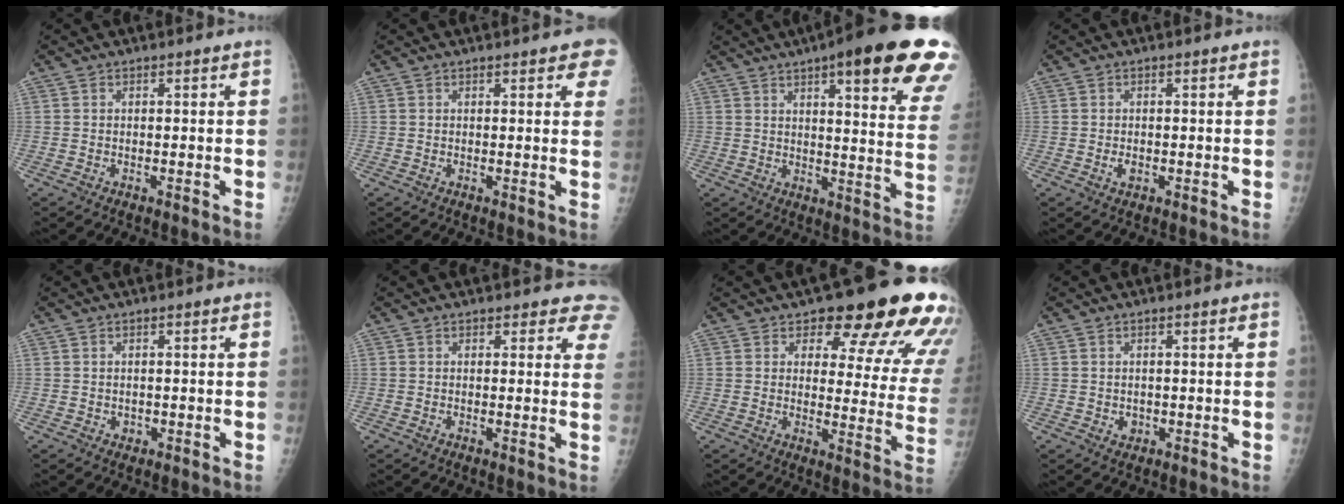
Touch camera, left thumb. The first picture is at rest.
{"total": 4.8, "force": [2.9, 1.6, 3.5], "torque": [-0.014, -0.001, 0.029]}
{"total": 24.9, "force": [14.6, 5.4, 19.4], "torque": [-0.208, -0.033, 0.177]}
{"total": 1.3, "force": [-0.3, 0.8, 0.9], "torque": [-0.016, -0.002, -0.003]}
{"total": 0.9, "force": [-0.1, 0.9, 0.4], "torque": [-0.004, 0.001, 0.002]}
{"total": 5.4, "force": [4.8, 2.3, 1.2], "torque": [0.031, -0.020, 0.031]}
{"total": 18.8, "force": [13.6, 6.8, 11.1], "torque": [-0.088, -0.076, 0.151]}
{"total": 1.3, "force": [-0.1, 1.2, 0.6], "torque": [-0.005, 0.001, 0.003]}